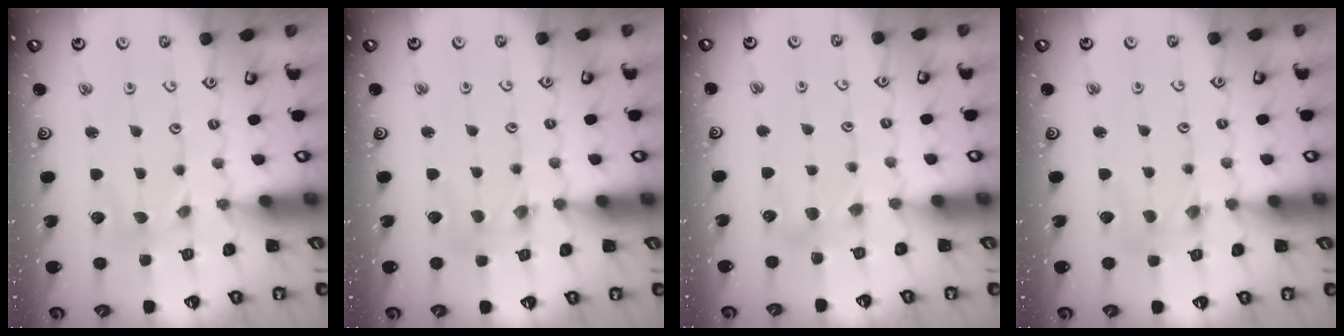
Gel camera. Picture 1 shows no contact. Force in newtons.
{"total": 1.3, "press": 1.2, "slide": 0.2}
{"total": 5.4, "press": 5.4, "slide": 0.5}
{"total": 1.3, "press": 1.2, "slide": 0.2}